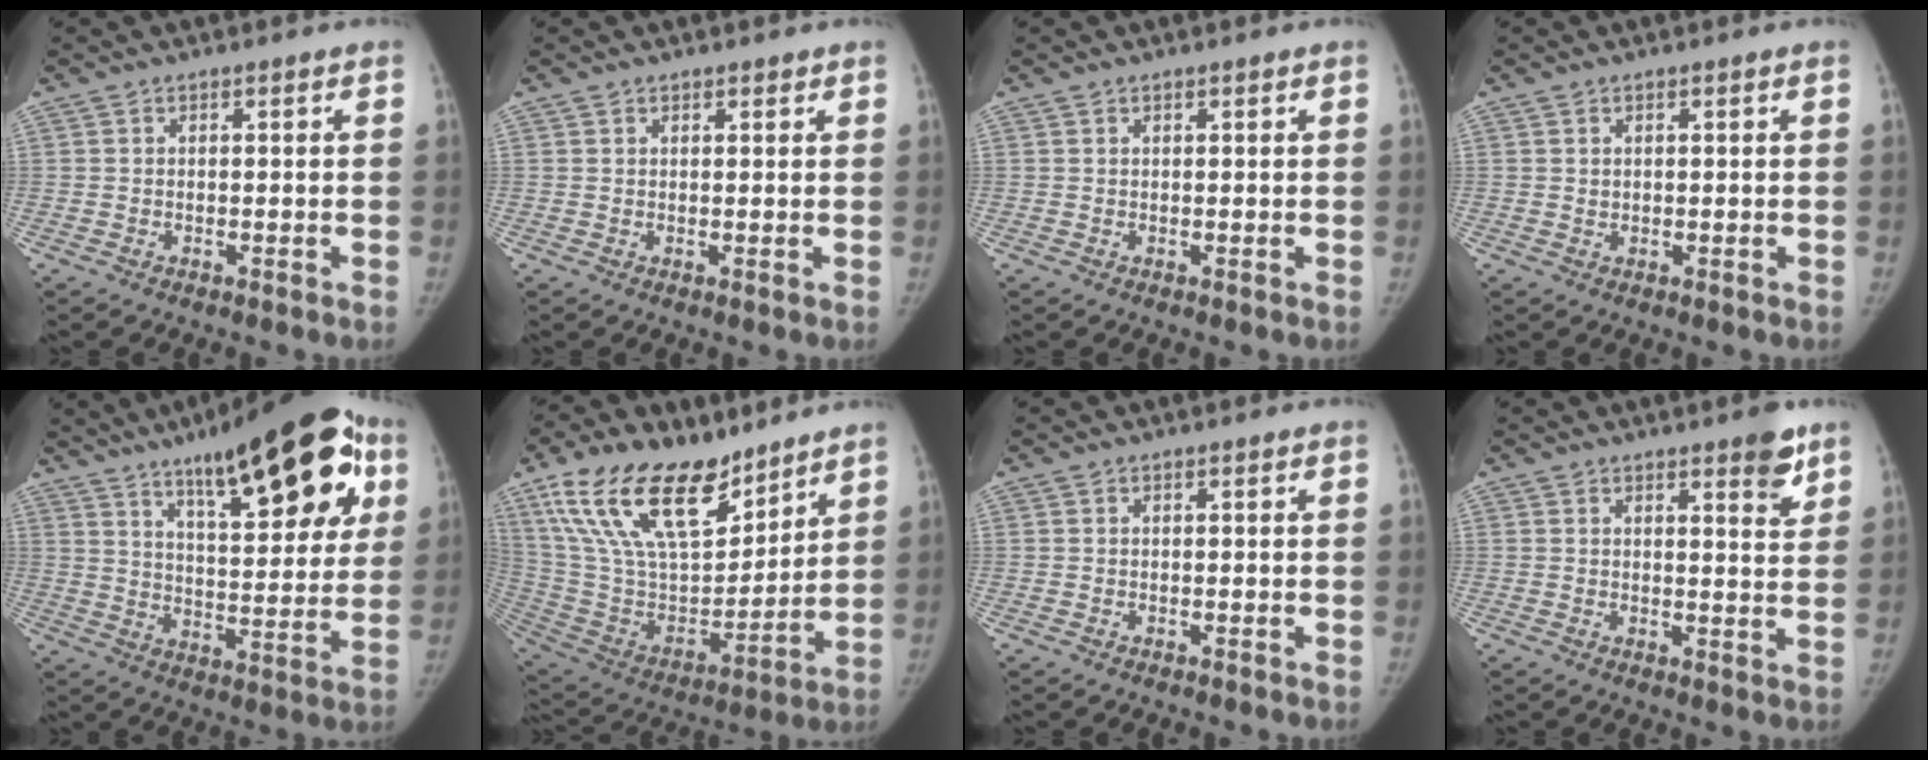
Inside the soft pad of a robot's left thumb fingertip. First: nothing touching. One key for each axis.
{"total": 1.2, "fx": 1.0, "fy": 0.7, "fz": 0.1, "tx": 0.014, "ty": -0.005, "tz": 0.012}
{"total": 0.5, "fx": 0.5, "fy": 0.2, "fz": 0.1, "tx": -0.001, "ty": -0.002, "tz": 0.008}
{"total": 0.8, "fx": 0.5, "fy": 0.6, "fz": 0.2, "tx": 0.007, "ty": -0.004, "tz": 0.009}
{"total": 26.6, "fx": 13.4, "fy": 8.8, "fz": 21.2, "tx": -0.265, "ty": -0.022, "tz": 0.199}
{"total": 26.2, "fx": 17.0, "fy": 12.4, "fz": 15.7, "tx": -0.260, "ty": -0.049, "tz": 0.313}
{"total": 0.0}
{"total": 5.3, "fx": 3.5, "fy": 1.4, "fz": 3.7, "tx": -0.032, "ty": -0.022, "tz": 0.043}